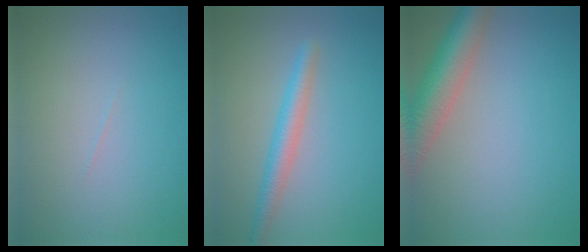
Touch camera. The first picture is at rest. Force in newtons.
{"total": 2.8, "press": 2.8, "slide": 0.1}
{"total": 6.2, "press": 6.2, "slide": 0.5}